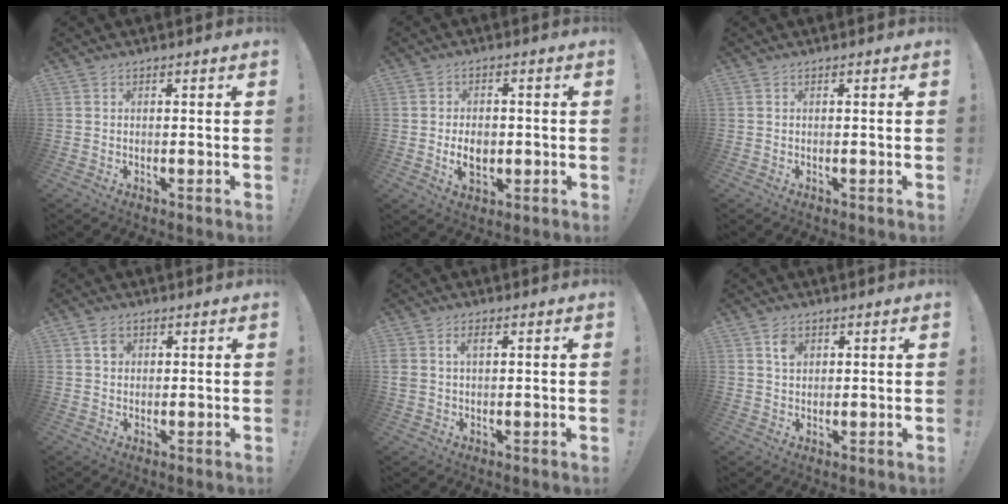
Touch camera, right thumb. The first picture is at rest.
{"total": 6.5, "force": [-1.4, 4.3, 4.6], "torque": [-0.071, -0.004, -0.030]}
{"total": 0.0}
{"total": 2.7, "force": [0.9, 2.4, 1.0], "torque": [-0.005, -0.001, 0.013]}
{"total": 3.5, "force": [1.1, 2.1, 2.5], "torque": [-0.060, 0.004, 0.017]}
{"total": 3.8, "force": [1.7, 2.8, 2.0], "torque": [-0.020, -0.005, 0.028]}